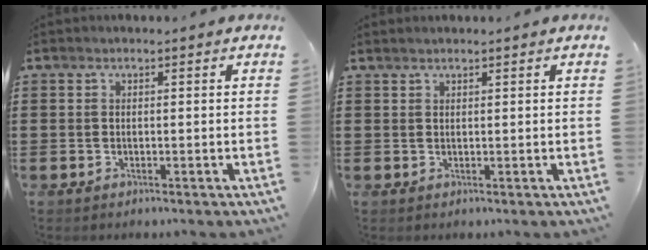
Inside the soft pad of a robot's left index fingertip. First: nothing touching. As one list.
[{"total": 0.6, "force": [0.6, 0.0, 0.2], "torque": [-0.005, -0.001, 0.013]}]